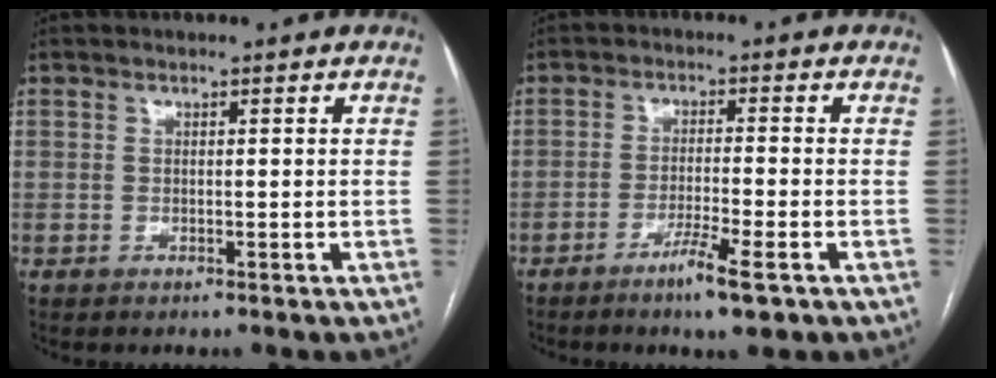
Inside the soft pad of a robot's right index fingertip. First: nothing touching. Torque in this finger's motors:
{"motor_torque": [-0.11, 0.33, -0.46, -0.04]}